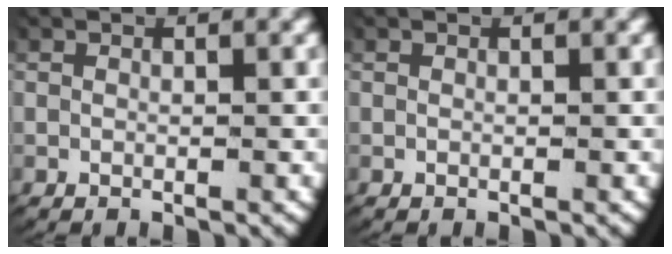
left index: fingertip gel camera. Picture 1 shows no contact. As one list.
[{"total": 0.0}]